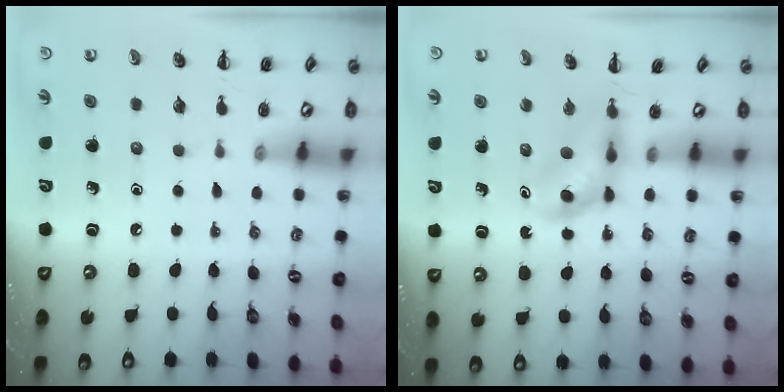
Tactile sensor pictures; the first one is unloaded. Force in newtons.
{"total": 3.7, "press": 3.6, "slide": 0.9}